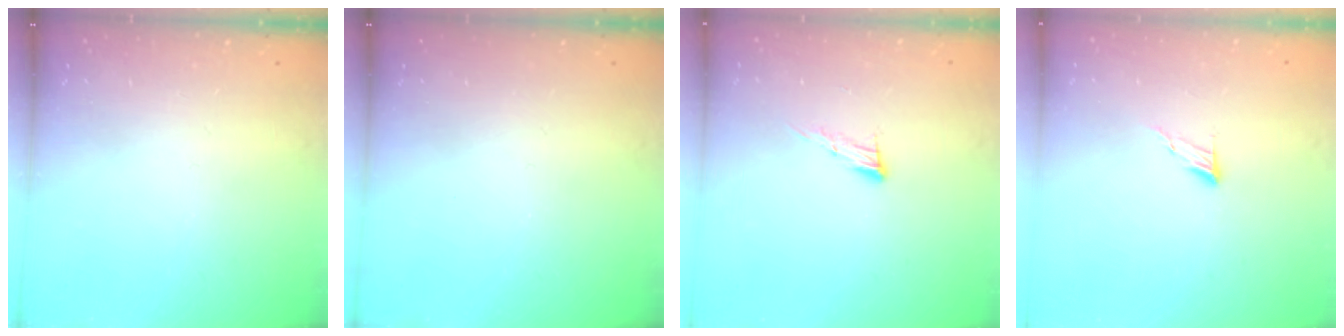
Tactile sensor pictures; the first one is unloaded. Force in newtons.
{"total": 0.0}
{"total": 8.5, "press": 8.4, "slide": 1.5}
{"total": 6.1, "press": 6.1, "slide": 0.5}